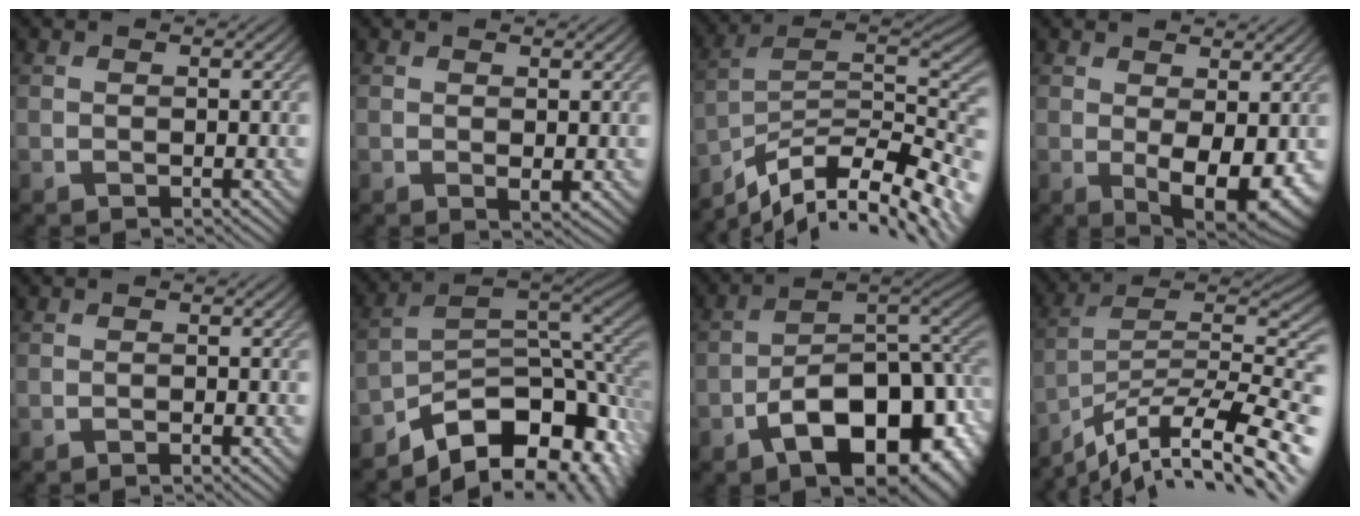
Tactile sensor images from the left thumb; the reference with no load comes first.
{"total": 1.0, "force": [0.3, 0.4, 0.8], "torque": [-0.011, -0.008, 0.008]}
{"total": 13.7, "force": [-9.3, 5.1, 8.6], "torque": [-0.167, -0.010, -0.136]}
{"total": 6.8, "force": [-0.4, 3.2, 6.0], "torque": [-0.104, -0.021, 0.006]}
{"total": 0.7, "force": [-0.6, 0.0, 0.4], "torque": [-0.007, 0.002, -0.012]}
{"total": 13.6, "force": [-7.5, 7.6, 8.4], "torque": [-0.141, -0.030, -0.107]}
{"total": 15.4, "force": [-6.1, 8.4, 11.5], "torque": [-0.148, -0.019, -0.098]}
{"total": 14.8, "force": [-10.0, 4.0, 10.0], "torque": [-0.184, -0.002, -0.160]}